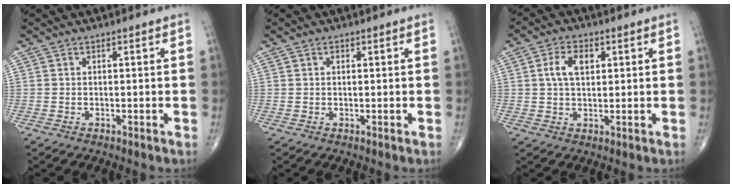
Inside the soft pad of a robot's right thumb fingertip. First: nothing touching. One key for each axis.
{"total": 0.7, "fx": 0.4, "fy": 0.4, "fz": 0.4, "tx": -0.003, "ty": -0.001, "tz": 0.005}
{"total": 5.8, "fx": 1.6, "fy": 3.4, "fz": 4.5, "tx": -0.080, "ty": 0.005, "tz": 0.027}